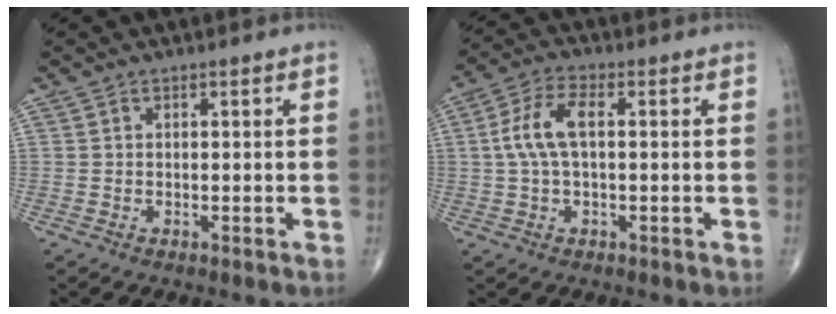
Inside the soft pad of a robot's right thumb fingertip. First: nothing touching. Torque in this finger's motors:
{"motor_torque": [-0.44, 0.82, 0.55, 0.05, 0.15]}